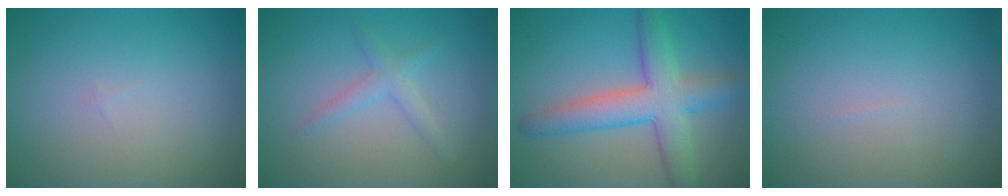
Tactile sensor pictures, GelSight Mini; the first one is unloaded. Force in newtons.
{"total": 1.8, "press": 1.8, "slide": 0.1}
{"total": 6.3, "press": 6.2, "slide": 0.4}
{"total": 0.0}